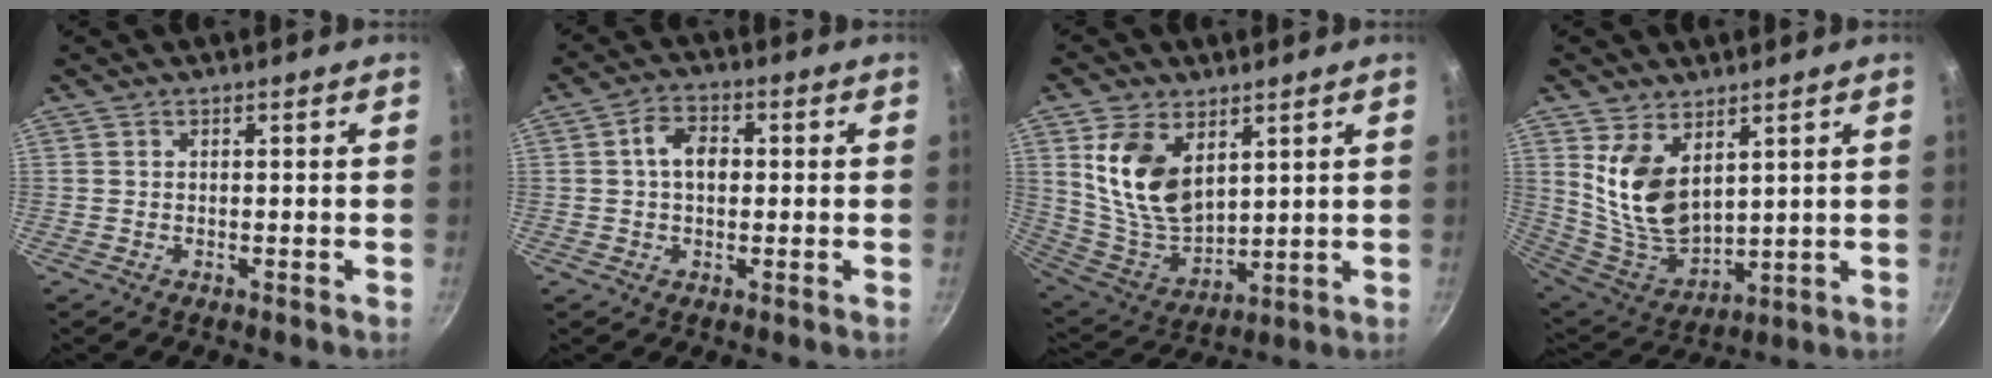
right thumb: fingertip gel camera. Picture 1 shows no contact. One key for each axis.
{"total": 6.1, "fx": 0.5, "fy": 4.2, "fz": 4.4, "tx": -0.058, "ty": 0.015, "tz": 0.000}
{"total": 15.0, "fx": 5.4, "fy": 9.2, "fz": 10.5, "tx": -0.174, "ty": -0.042, "tz": 0.119}
{"total": 13.1, "fx": 5.0, "fy": 7.6, "fz": 9.3, "tx": -0.163, "ty": -0.053, "tz": 0.114}